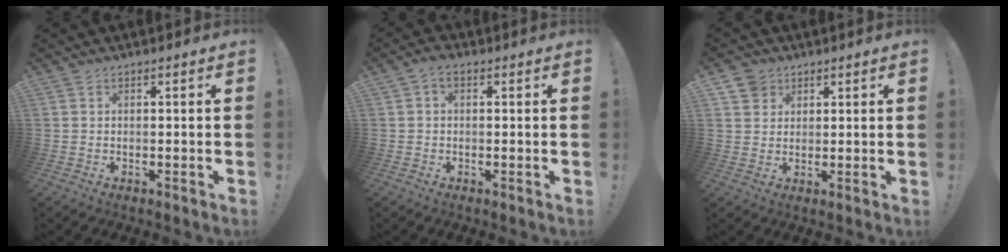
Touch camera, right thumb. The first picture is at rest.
{"total": 2.5, "force": [0.3, 1.6, 1.9], "torque": [-0.027, 0.001, 0.004]}
{"total": 4.8, "force": [2.9, 3.8, 0.5], "torque": [-0.005, -0.014, 0.055]}